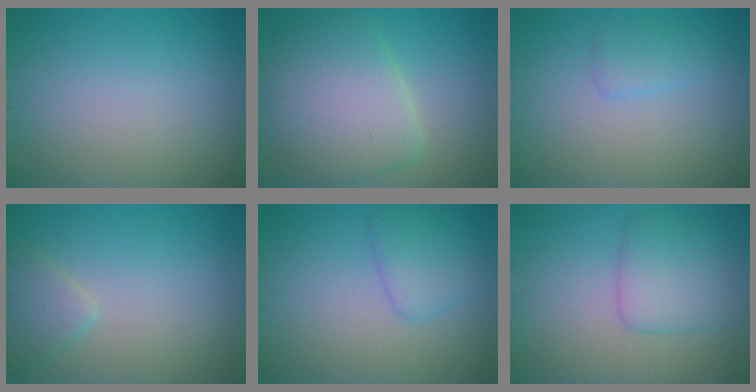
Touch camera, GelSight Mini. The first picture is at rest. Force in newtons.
{"total": 7.7, "press": 7.7, "slide": 0.8}
{"total": 1.5, "press": 1.5, "slide": 0.1}
{"total": 2.1, "press": 2.1, "slide": 0.1}
{"total": 2.6, "press": 2.6, "slide": 0.0}
{"total": 3.4, "press": 3.4, "slide": 0.1}